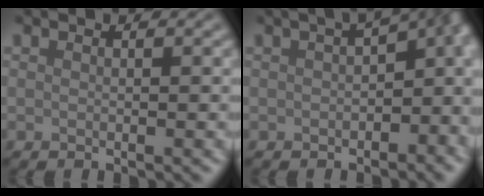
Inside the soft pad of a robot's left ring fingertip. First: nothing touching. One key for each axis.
{"total": 7.9, "fx": -0.4, "fy": 4.5, "fz": 6.4, "tx": -0.059, "ty": 0.005, "tz": -0.006}